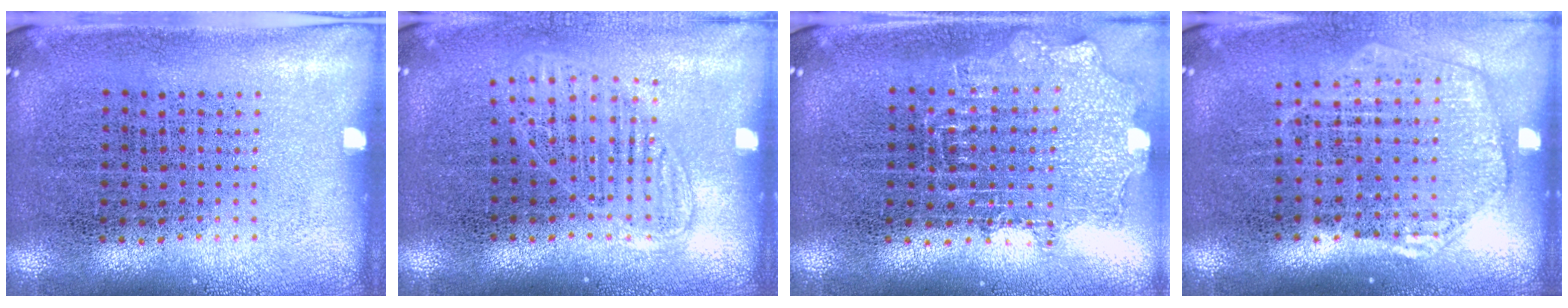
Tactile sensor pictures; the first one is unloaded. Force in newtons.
{"total": 1.3, "press": 1.1, "slide": 0.6}
{"total": 1.3, "press": 1.1, "slide": 0.6}
{"total": 1.9, "press": 1.7, "slide": 0.8}